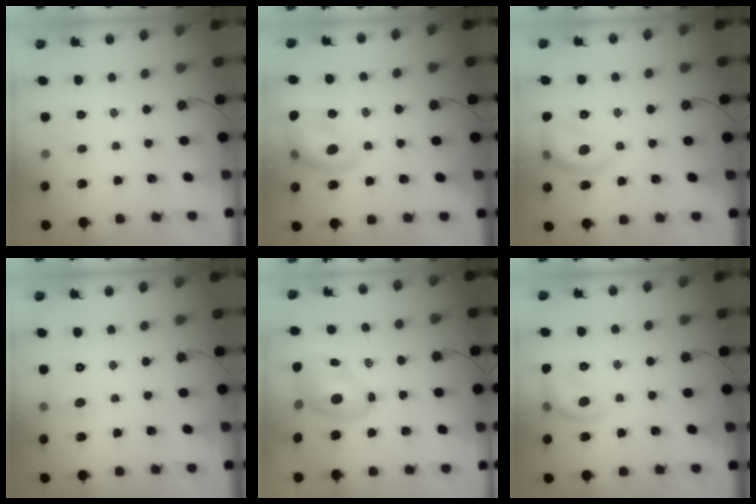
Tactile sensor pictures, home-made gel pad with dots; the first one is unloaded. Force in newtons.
{"total": 14.1, "press": 14.0, "slide": 1.7}
{"total": 12.7, "press": 12.7, "slide": 0.8}
{"total": 5.0, "press": 4.7, "slide": 1.6}
{"total": 7.5, "press": 7.3, "slide": 1.5}
{"total": 11.6, "press": 11.5, "slide": 1.4}